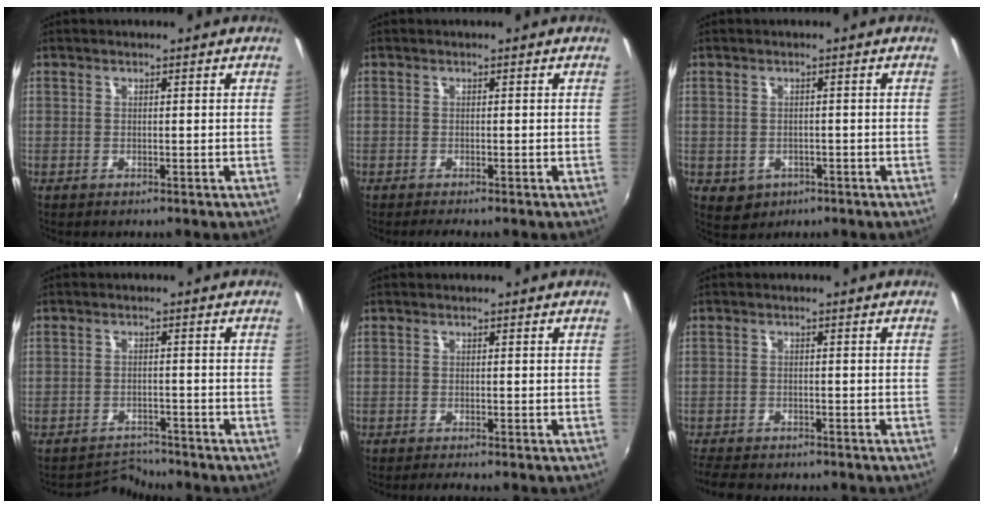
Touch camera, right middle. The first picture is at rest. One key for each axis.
{"total": 1.3, "fx": -1.1, "fy": -0.3, "fz": 0.7, "tx": -0.010, "ty": -0.006, "tz": -0.019}
{"total": 3.3, "fx": -0.8, "fy": 2.9, "fz": 1.4, "tx": -0.030, "ty": -0.005, "tz": -0.005}
{"total": 3.5, "fx": -3.3, "fy": 0.3, "fz": -1.1, "tx": 0.009, "ty": 0.011, "tz": -0.057}
{"total": 1.5, "fx": -1.2, "fy": -0.3, "fz": 0.8, "tx": -0.012, "ty": -0.007, "tz": -0.021}
{"total": 6.1, "fx": -5.6, "fy": 1.6, "fz": 2.0, "tx": -0.062, "ty": -0.019, "tz": -0.095}